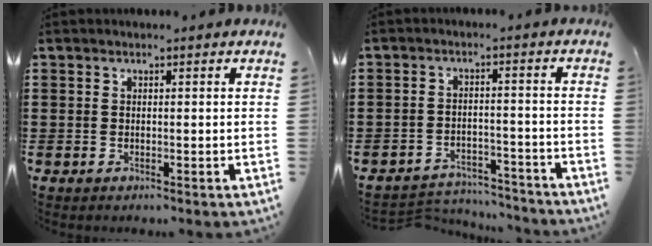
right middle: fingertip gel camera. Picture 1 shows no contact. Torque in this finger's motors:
{"motor_torque": [-0.11, -0.08, -0.28, -0.09]}